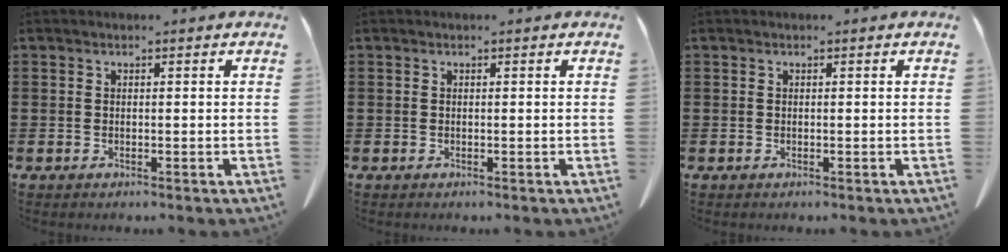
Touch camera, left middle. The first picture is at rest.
{"total": 0.0}
{"total": 0.0}